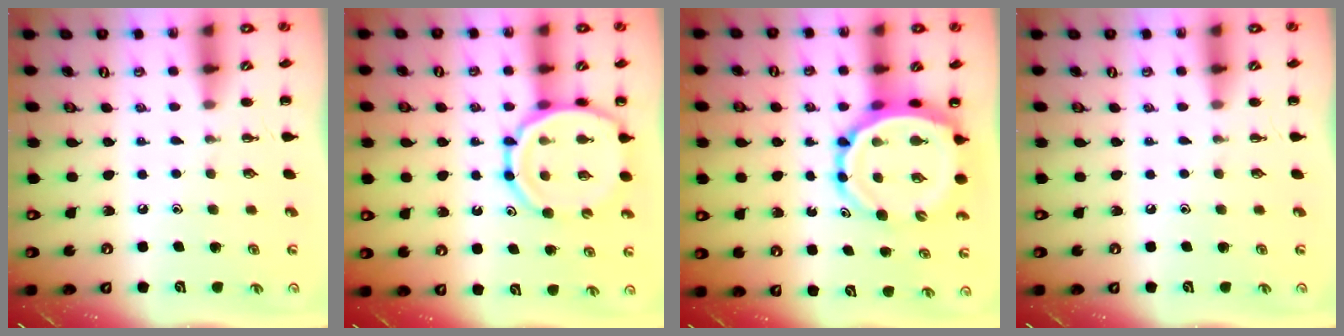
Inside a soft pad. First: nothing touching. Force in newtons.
{"total": 13.0, "press": 12.6, "slide": 3.4}
{"total": 11.0, "press": 10.4, "slide": 3.6}
{"total": 0.0}